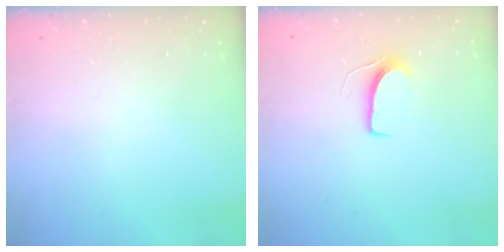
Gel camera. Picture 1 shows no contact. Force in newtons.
{"total": 6.5, "press": 6.5, "slide": 0.4}